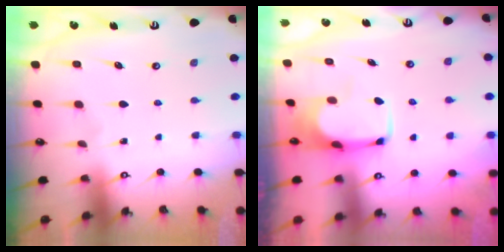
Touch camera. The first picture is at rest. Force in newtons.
{"total": 3.1, "press": 3.1, "slide": 0.4}